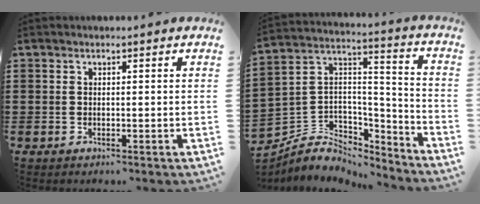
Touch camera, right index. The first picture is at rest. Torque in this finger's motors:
{"motor_torque": [0.00, 2.14, 0.03, 0.00]}